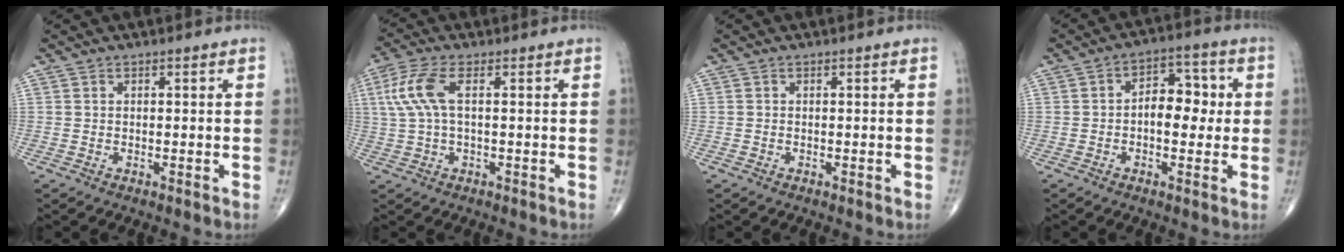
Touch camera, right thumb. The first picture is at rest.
{"total": 7.3, "force": [1.5, 2.6, 6.7], "torque": [-0.182, 0.019, 0.031]}
{"total": 0.0}
{"total": 8.0, "force": [0.0, 4.9, 6.4], "torque": [-0.062, 0.022, -0.006]}